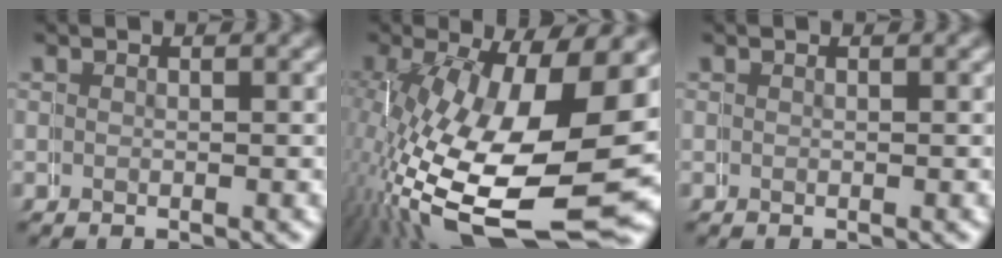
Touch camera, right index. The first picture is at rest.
{"total": 14.2, "force": [-3.2, 7.2, 11.8], "torque": [-0.230, -0.056, -0.012]}
{"total": 0.0}